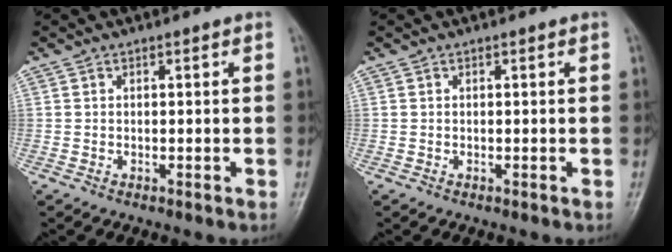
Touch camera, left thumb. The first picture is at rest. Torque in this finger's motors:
{"motor_torque": [-0.01, 0.01, 0.00, 0.00, 0.00]}